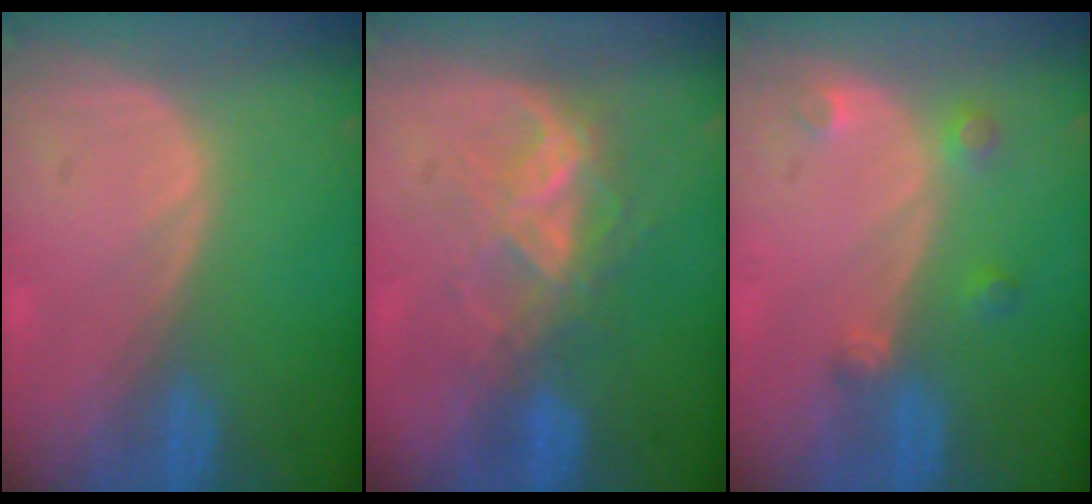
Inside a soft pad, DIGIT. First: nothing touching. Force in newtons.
{"total": 6.8, "press": 5.9, "slide": 3.4}
{"total": 2.7, "press": 2.6, "slide": 0.5}